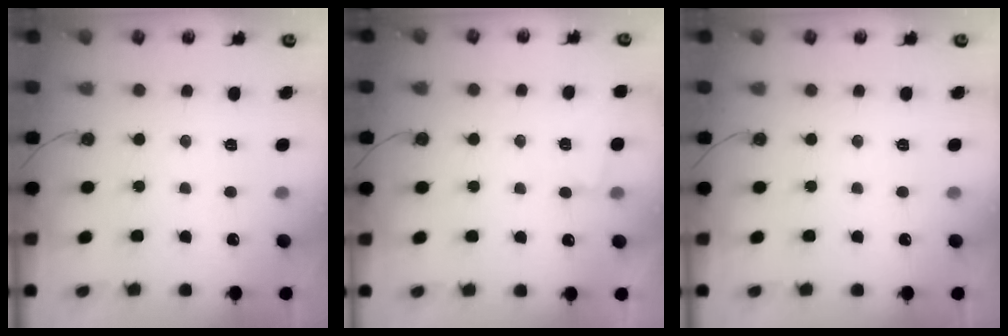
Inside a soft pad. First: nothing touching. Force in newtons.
{"total": 2.5, "press": 2.5, "slide": 0.4}
{"total": 0.0}